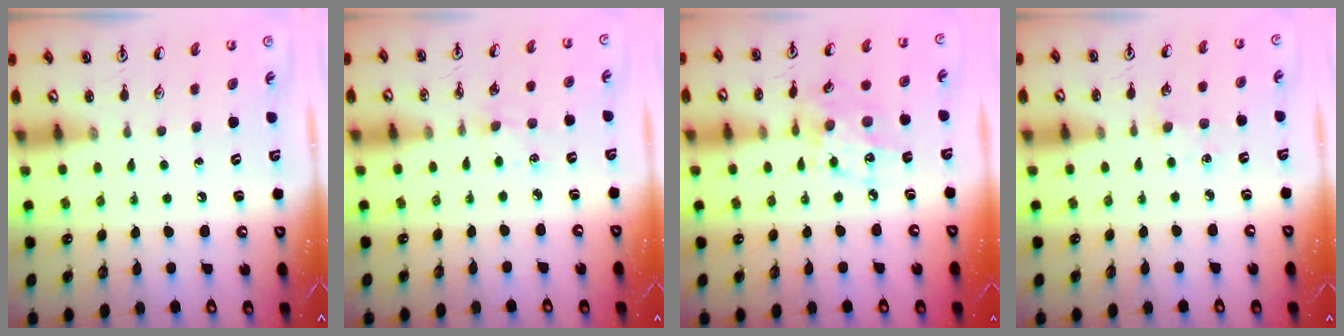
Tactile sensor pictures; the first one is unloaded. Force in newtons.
{"total": 2.7, "press": 2.7, "slide": 0.4}
{"total": 9.6, "press": 9.6, "slide": 0.6}
{"total": 2.8, "press": 2.8, "slide": 0.4}